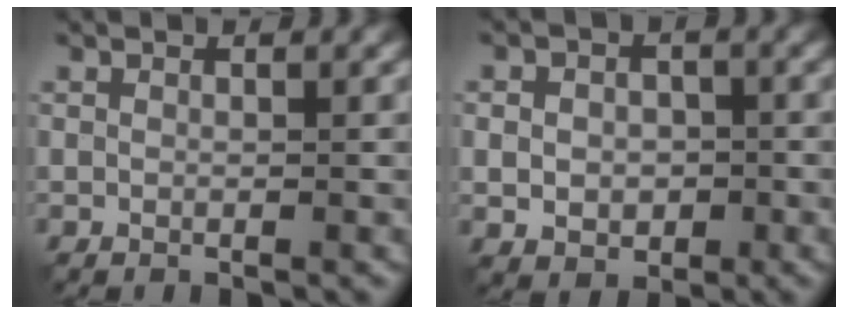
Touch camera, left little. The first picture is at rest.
{"total": 3.7, "force": [-0.4, 2.9, 2.2], "torque": [-0.039, -0.006, -0.006]}